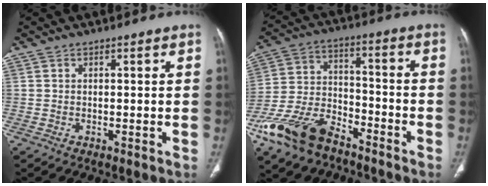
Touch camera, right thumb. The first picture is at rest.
{"total": 15.7, "force": [-10.7, 8.1, 8.1], "torque": [-0.156, 0.054, -0.201]}